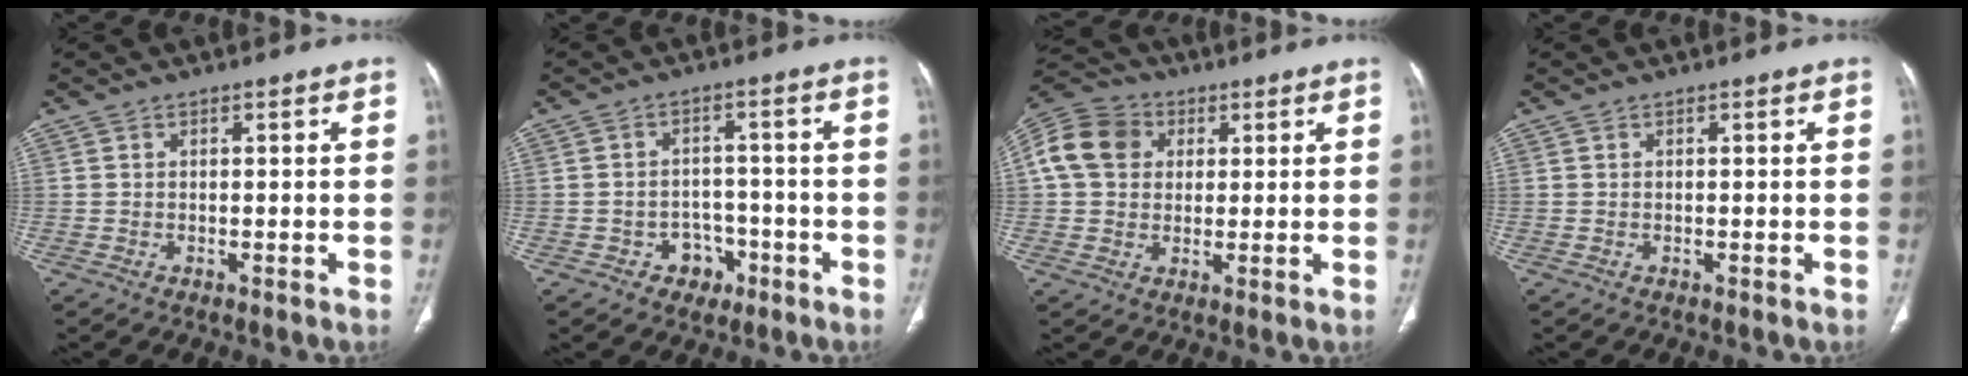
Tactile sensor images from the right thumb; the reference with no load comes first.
{"total": 5.2, "force": [-2.6, 4.2, 1.6], "torque": [0.005, 0.030, -0.031]}
{"total": 12.8, "force": [3.3, 10.4, 6.6], "torque": [-0.123, 0.021, 0.051]}
{"total": 0.0}